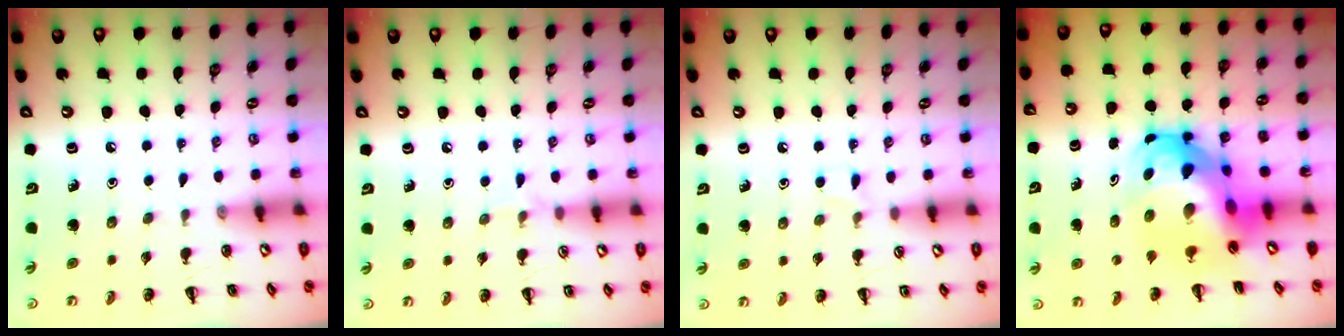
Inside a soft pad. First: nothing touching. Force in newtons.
{"total": 4.4, "press": 4.2, "slide": 1.4}
{"total": 5.2, "press": 4.8, "slide": 1.9}
{"total": 11.8, "press": 11.3, "slide": 3.4}